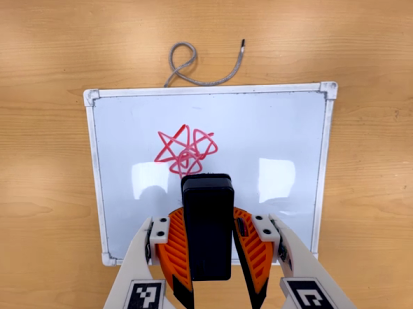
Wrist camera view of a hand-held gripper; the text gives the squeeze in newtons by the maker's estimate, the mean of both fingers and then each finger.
{"total": 8.6, "left": 7.1, "right": 10.2}